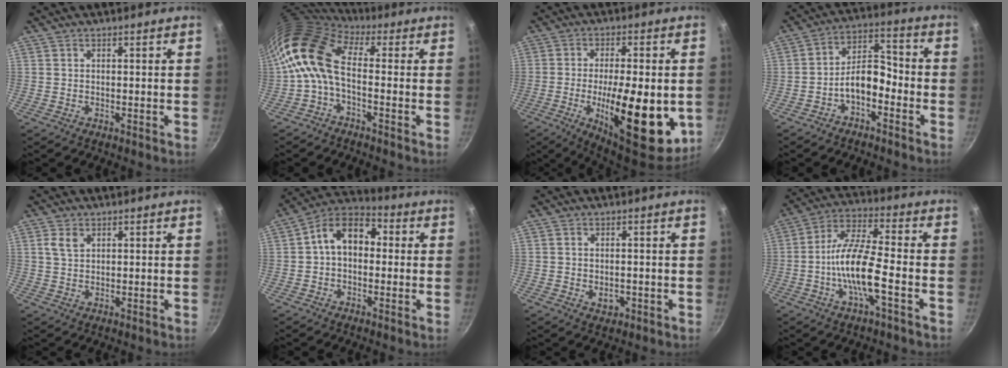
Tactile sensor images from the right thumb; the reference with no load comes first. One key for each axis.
{"total": 10.4, "fx": -0.5, "fy": 5.5, "fz": 8.8, "tx": -0.168, "ty": 0.026, "tz": -0.028}
{"total": 20.3, "fx": -4.3, "fy": 7.2, "fz": 18.5, "tx": -0.258, "ty": 0.001, "tz": -0.056}
{"total": 7.8, "fx": -3.7, "fy": 4.3, "fz": 5.4, "tx": -0.071, "ty": 0.056, "tz": -0.070}
{"total": 3.0, "fx": 1.4, "fy": 1.9, "fz": 1.9, "tx": -0.032, "ty": -0.003, "tz": 0.026}
{"total": 11.0, "fx": 1.0, "fy": 7.7, "fz": 7.8, "tx": -0.093, "ty": 0.035, "tz": -0.006}
{"total": 2.5, "fx": -0.6, "fy": 1.8, "fz": 1.7, "tx": -0.024, "ty": -0.002, "tz": -0.006}
{"total": 12.1, "fx": -3.5, "fy": 3.1, "fz": 11.2, "tx": -0.213, "ty": 0.035, "tz": -0.077}